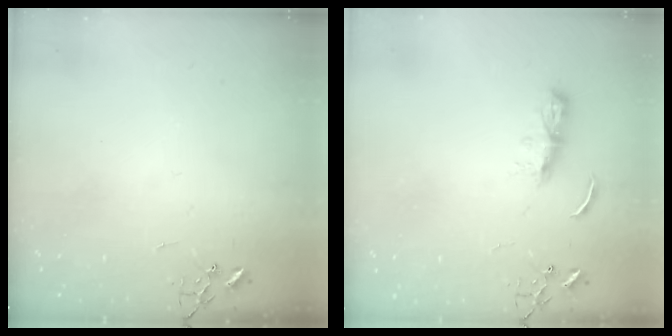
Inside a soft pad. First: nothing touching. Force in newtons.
{"total": 5.9, "press": 5.9, "slide": 0.6}